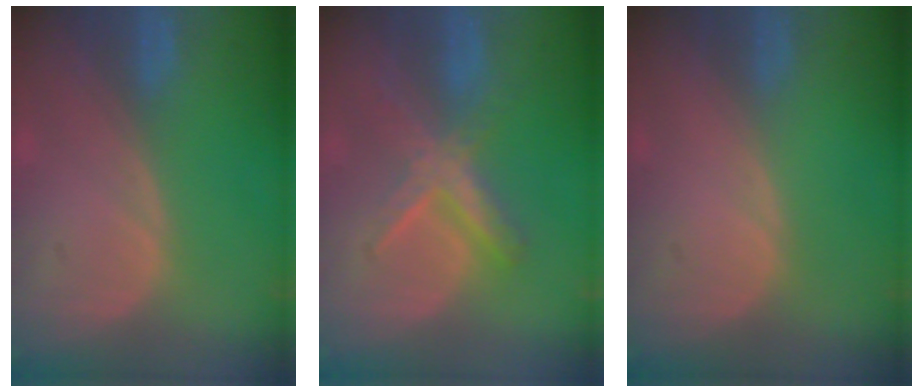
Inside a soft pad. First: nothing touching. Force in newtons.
{"total": 5.4, "press": 5.4, "slide": 0.7}
{"total": 0.0}